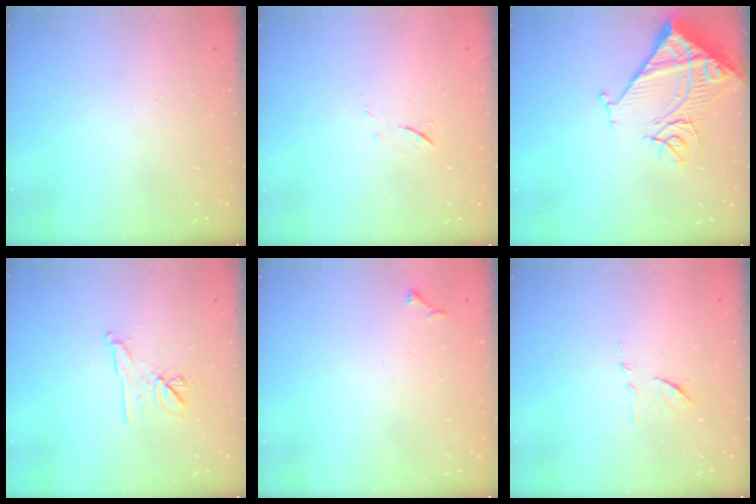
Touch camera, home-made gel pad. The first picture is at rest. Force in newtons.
{"total": 5.2, "press": 5.1, "slide": 0.7}
{"total": 15.3, "press": 15.2, "slide": 1.8}
{"total": 8.9, "press": 8.9, "slide": 1.1}
{"total": 3.7, "press": 3.6, "slide": 0.5}
{"total": 8.2, "press": 8.2, "slide": 0.2}